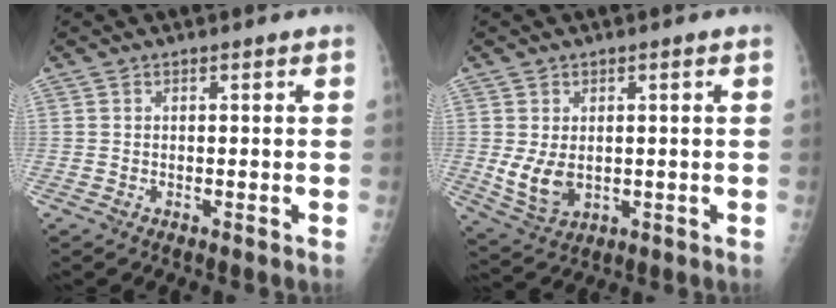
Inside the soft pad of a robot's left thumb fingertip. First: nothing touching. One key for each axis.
{"total": 6.6, "fx": 0.0, "fy": 4.5, "fz": 4.8, "tx": -0.081, "ty": -0.010, "tz": 0.016}